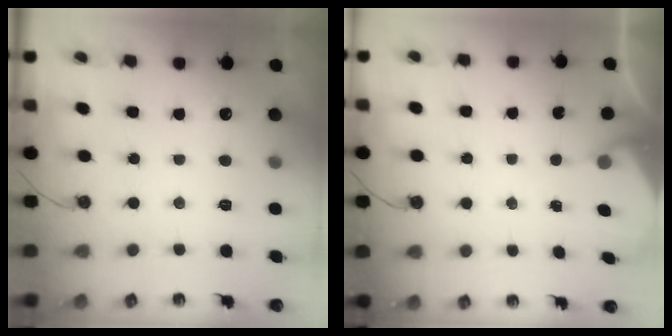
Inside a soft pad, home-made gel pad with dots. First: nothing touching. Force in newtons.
{"total": 2.2, "press": 2.1, "slide": 0.3}